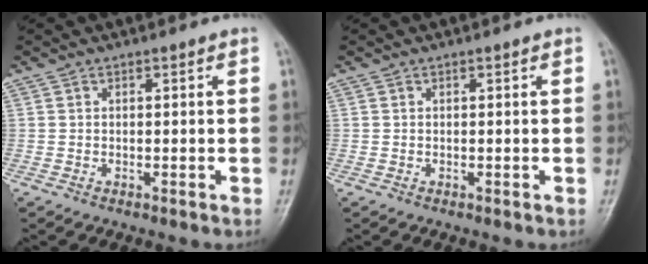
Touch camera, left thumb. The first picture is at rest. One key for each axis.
{"total": 0.0}